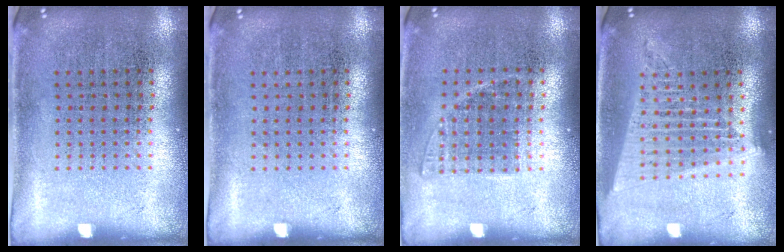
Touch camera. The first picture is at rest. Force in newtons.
{"total": 0.0}
{"total": 1.1, "press": 0.9, "slide": 0.5}
{"total": 1.7, "press": 1.6, "slide": 0.7}